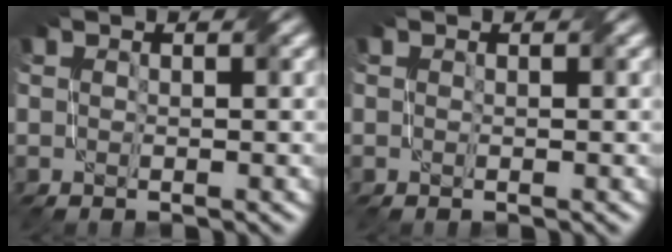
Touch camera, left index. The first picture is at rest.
{"total": 0.0}